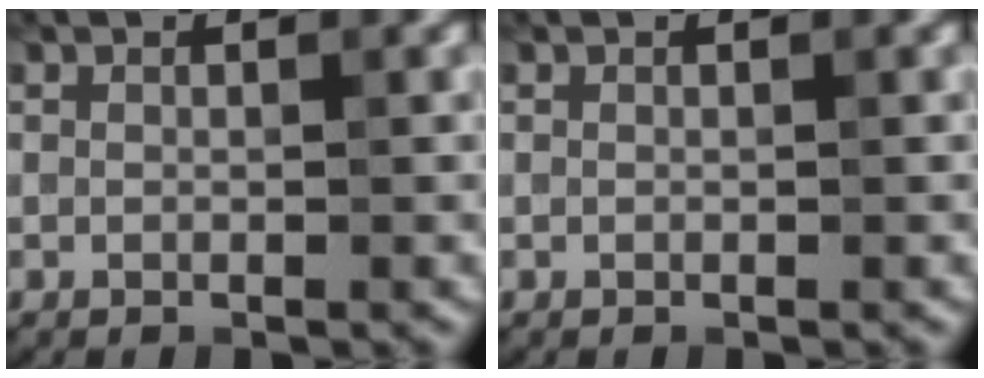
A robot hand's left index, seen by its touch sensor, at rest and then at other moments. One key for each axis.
{"total": 0.0}